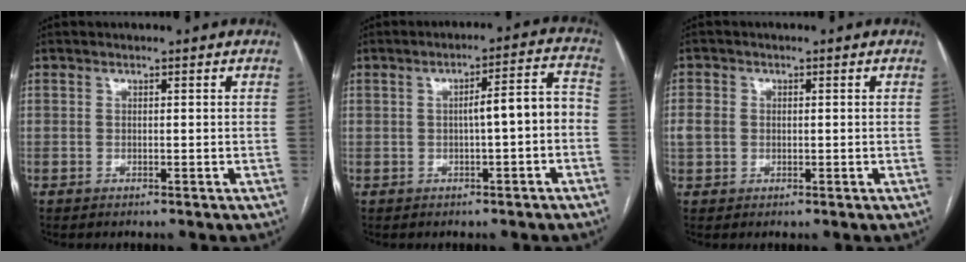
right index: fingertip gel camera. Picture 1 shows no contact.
{"total": 6.0, "force": [-0.8, 1.0, 5.9], "torque": [-0.080, 0.030, -0.010]}
{"total": 2.9, "force": [0.0, 2.6, 1.4], "torque": [-0.037, 0.013, 0.004]}